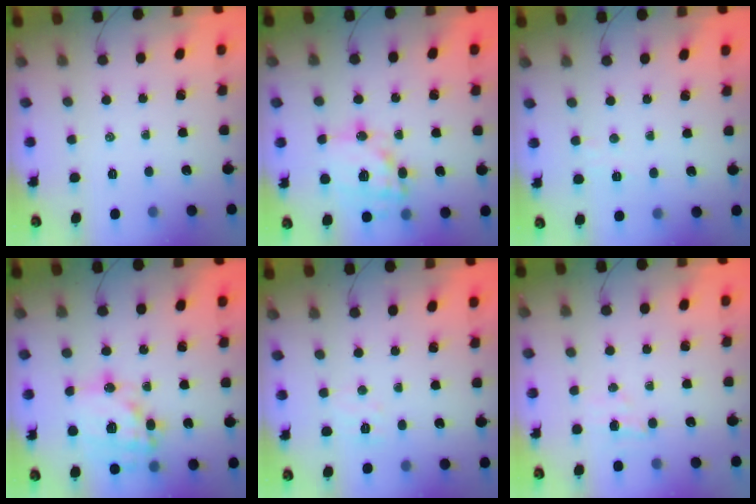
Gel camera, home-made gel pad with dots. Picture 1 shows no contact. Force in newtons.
{"total": 16.8, "press": 16.6, "slide": 2.6}
{"total": 3.1, "press": 2.9, "slide": 0.9}
{"total": 19.1, "press": 18.9, "slide": 3.2}
{"total": 4.6, "press": 4.5, "slide": 1.0}
{"total": 3.5, "press": 3.4, "slide": 0.8}